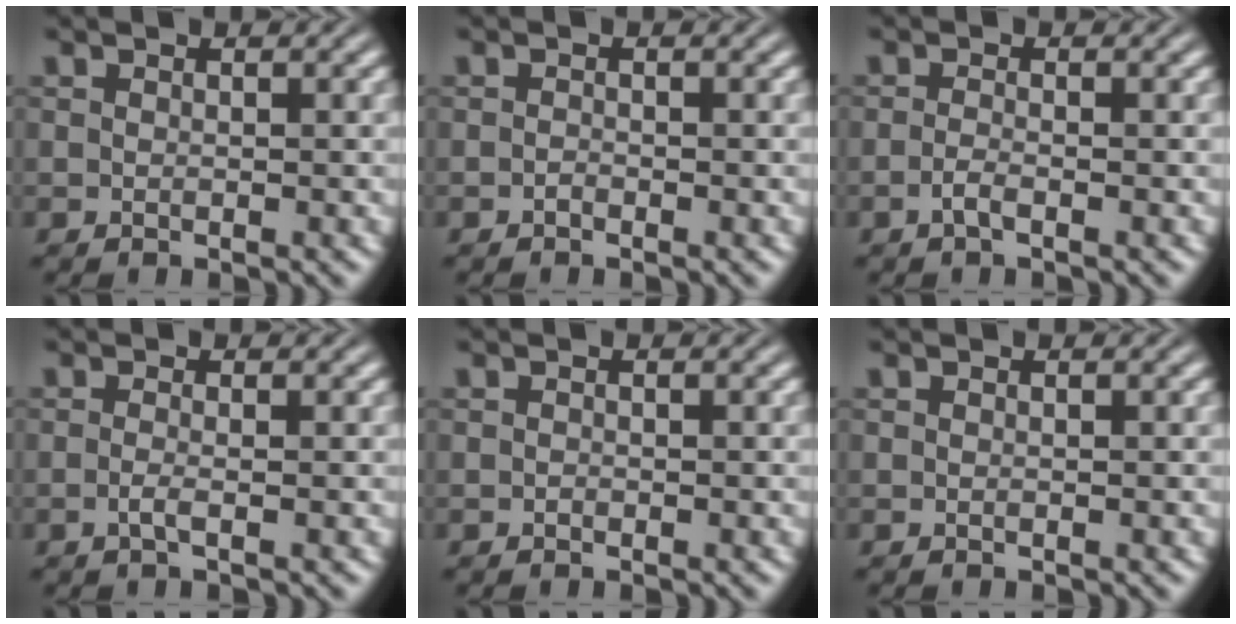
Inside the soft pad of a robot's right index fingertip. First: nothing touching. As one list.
[{"total": 1.0, "force": [-0.6, -0.8, -0.2], "torque": [0.007, -0.006, -0.008]}, {"total": 1.4, "force": [-1.1, -0.7, 0.6], "torque": [-0.006, -0.004, -0.018]}, {"total": 1.3, "force": [-0.9, -0.6, 0.8], "torque": [-0.016, -0.010, -0.012]}, {"total": 0.8, "force": [-0.3, -0.7, -0.2], "torque": [0.005, -0.005, -0.002]}, {"total": 0.0}]